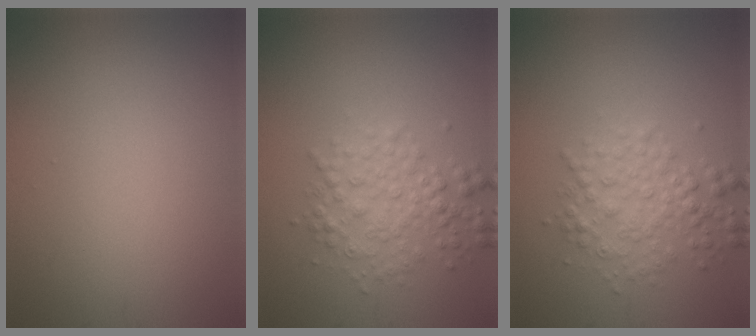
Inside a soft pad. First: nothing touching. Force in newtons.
{"total": 3.4, "press": 3.4, "slide": 0.0}
{"total": 3.4, "press": 3.4, "slide": 0.0}